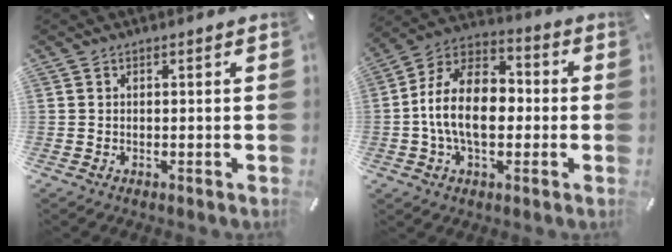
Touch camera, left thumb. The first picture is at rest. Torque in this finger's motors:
{"motor_torque": [0.31, 2.58, 1.49, 0.66, 0.28]}